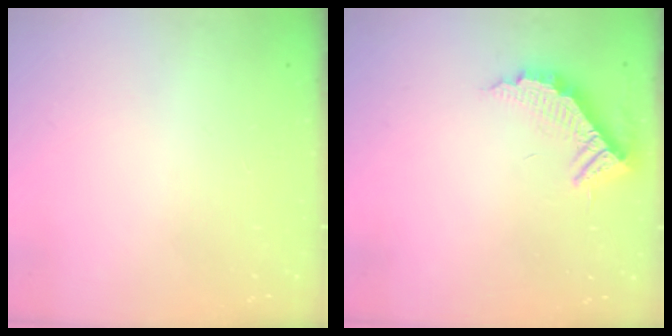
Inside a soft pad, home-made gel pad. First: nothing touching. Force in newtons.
{"total": 11.2, "press": 11.2, "slide": 0.7}